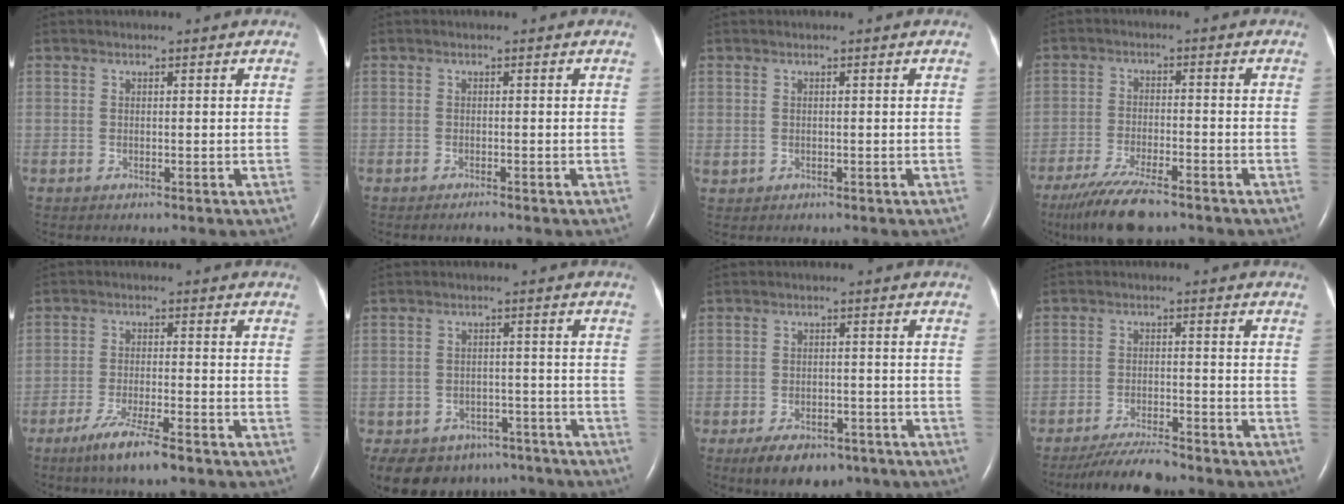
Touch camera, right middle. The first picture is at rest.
{"total": 0.8, "force": [-0.7, -0.1, 0.3], "torque": [-0.010, -0.002, -0.011]}
{"total": 0.8, "force": [0.0, 0.7, 0.2], "torque": [-0.005, 0.002, 0.007]}
{"total": 10.2, "force": [-7.8, 2.0, 6.3], "torque": [-0.116, -0.025, -0.132]}
{"total": 7.2, "force": [-4.9, 0.5, 5.3], "torque": [-0.104, -0.015, -0.086]}
{"total": 11.7, "force": [-8.8, 7.2, 2.5], "torque": [-0.044, 0.011, -0.105]}
{"total": 8.4, "force": [-6.0, 4.0, 4.2], "torque": [-0.065, 0.001, -0.088]}
{"total": 7.5, "force": [-6.9, 0.7, 2.9], "torque": [-0.052, -0.020, -0.118]}